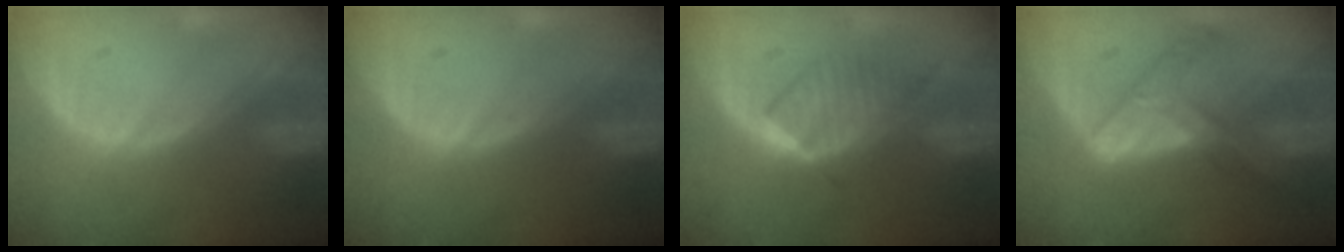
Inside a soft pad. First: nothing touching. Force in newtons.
{"total": 0.0}
{"total": 6.5, "press": 5.9, "slide": 2.7}
{"total": 7.1, "press": 6.0, "slide": 3.8}